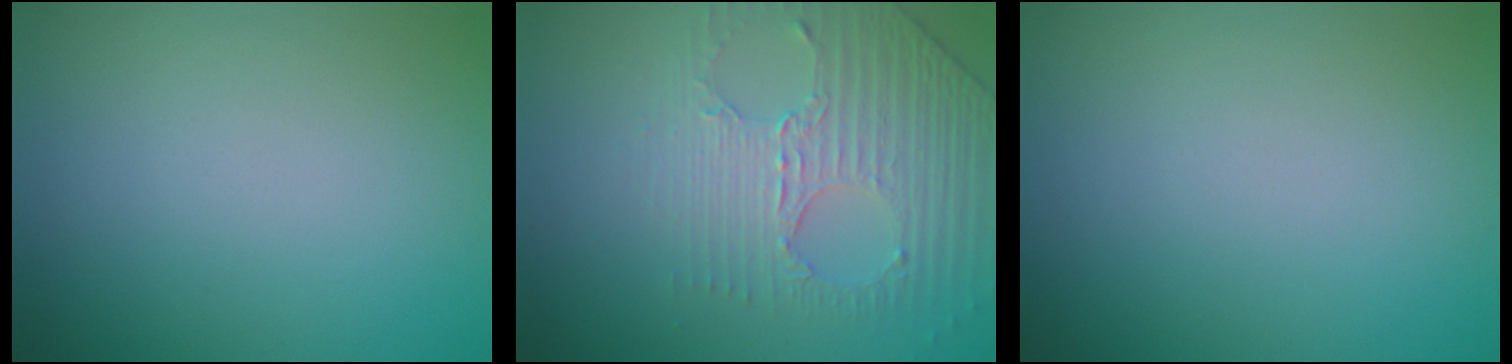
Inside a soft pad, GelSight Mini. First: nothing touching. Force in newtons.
{"total": 4.3, "press": 2.9, "slide": 3.2}
{"total": 0.0}